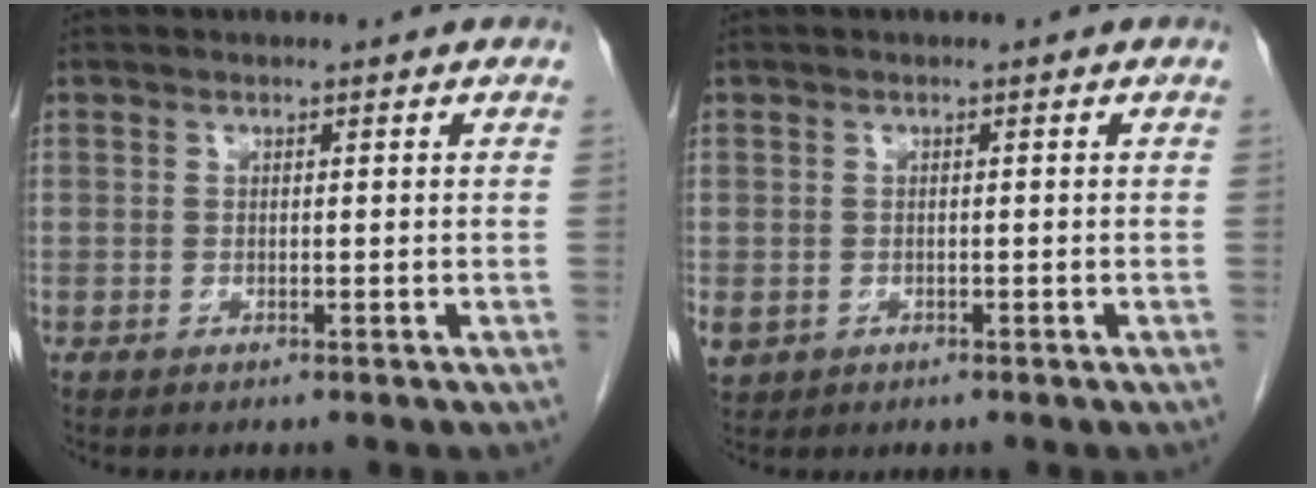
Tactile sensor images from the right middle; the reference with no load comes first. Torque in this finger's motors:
{"motor_torque": [0.63, -0.32, 0.32, 0.07]}